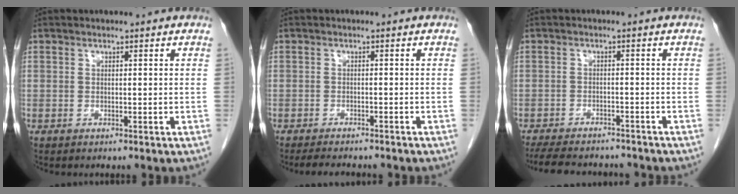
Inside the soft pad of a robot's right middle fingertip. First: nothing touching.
{"total": 6.2, "force": [-5.5, 1.3, 2.6], "torque": [-0.040, -0.008, -0.075]}
{"total": 12.4, "force": [-11.0, 3.4, 4.5], "torque": [-0.097, -0.007, -0.149]}